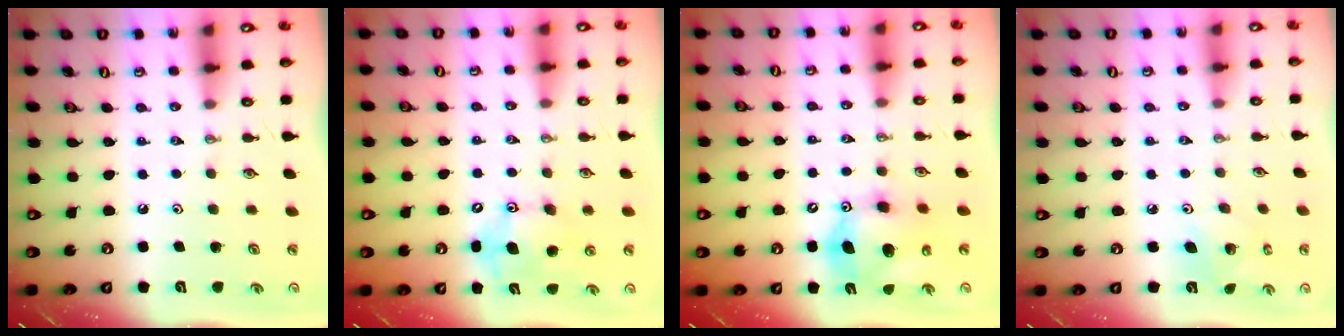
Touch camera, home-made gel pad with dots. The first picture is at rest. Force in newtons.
{"total": 11.5, "press": 11.2, "slide": 2.6}
{"total": 12.0, "press": 11.8, "slide": 2.6}
{"total": 4.6, "press": 4.6, "slide": 0.1}